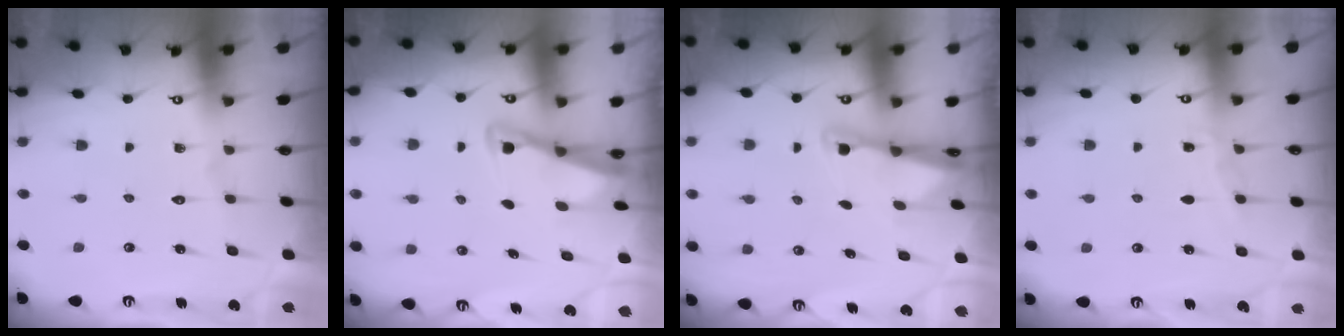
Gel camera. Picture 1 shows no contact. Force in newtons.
{"total": 2.5, "press": 2.5, "slide": 0.2}
{"total": 1.8, "press": 1.7, "slide": 0.4}
{"total": 3.7, "press": 3.7, "slide": 0.4}